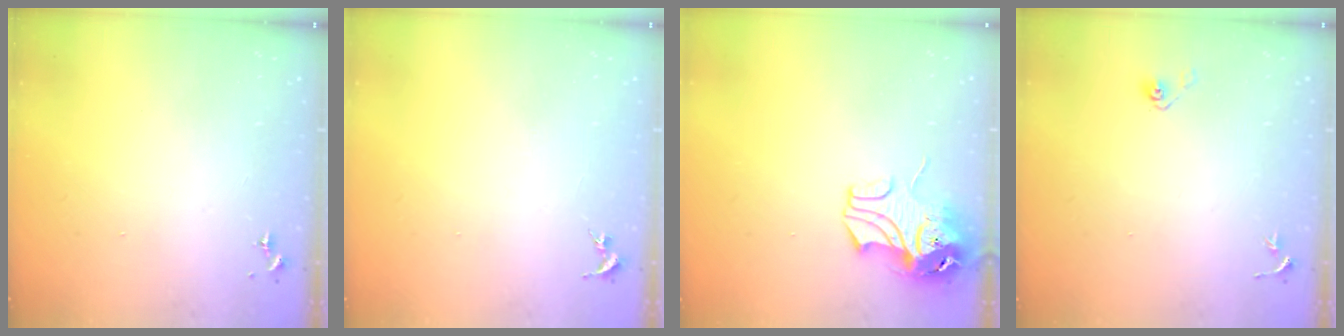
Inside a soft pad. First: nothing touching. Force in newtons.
{"total": 0.0}
{"total": 9.1, "press": 9.0, "slide": 1.4}
{"total": 3.9, "press": 3.3, "slide": 2.0}